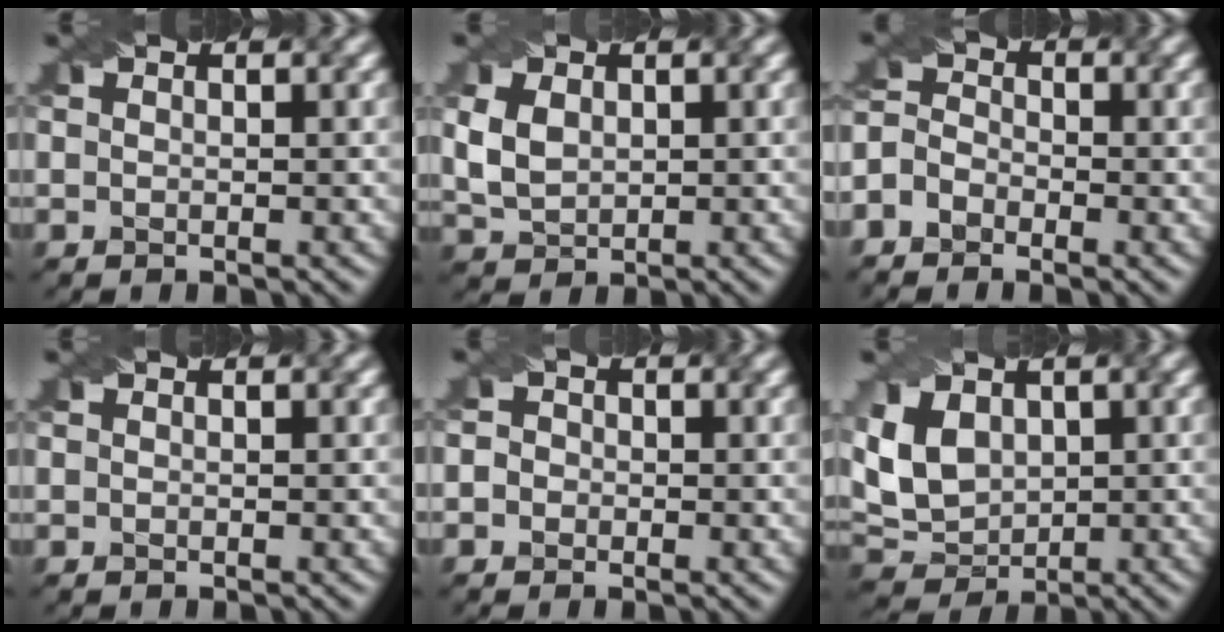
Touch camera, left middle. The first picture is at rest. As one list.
[{"total": 3.2, "force": [0.5, 2.4, 2.1], "torque": [-0.057, 0.001, 0.014]}, {"total": 3.2, "force": [-1.9, 2.2, 1.3], "torque": [-0.021, 0.014, -0.040]}, {"total": 0.0}, {"total": 2.5, "force": [0.2, 2.2, 1.1], "torque": [-0.001, 0.024, -0.023]}, {"total": 4.9, "force": [0.9, 3.5, 3.2], "torque": [-0.077, 0.001, 0.018]}]